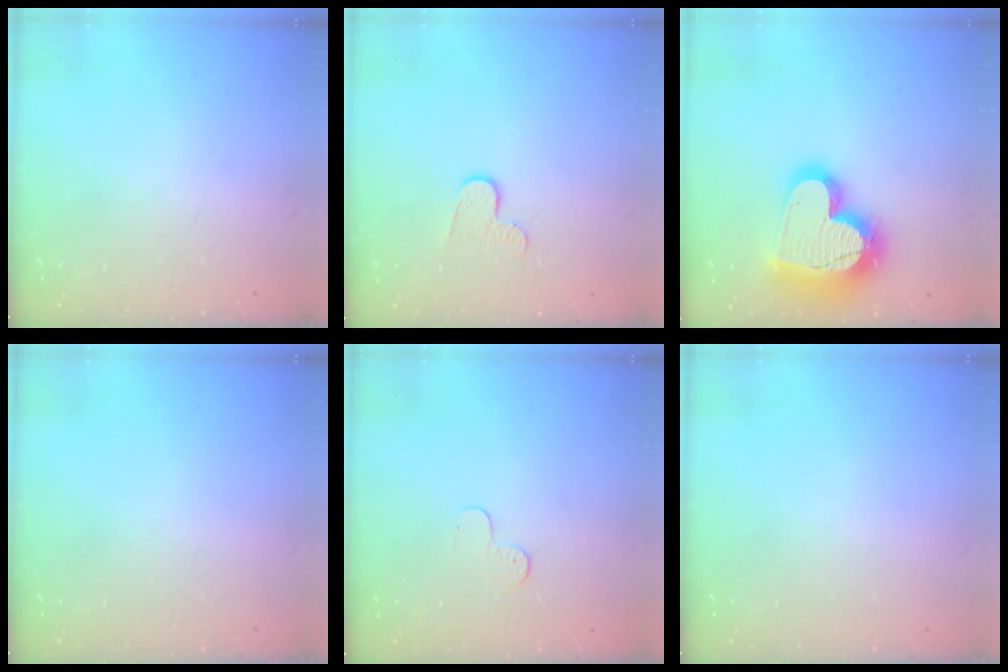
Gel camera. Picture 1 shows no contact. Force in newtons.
{"total": 6.9, "press": 6.9, "slide": 0.7}
{"total": 21.6, "press": 21.5, "slide": 1.7}
{"total": 0.0}
{"total": 3.9, "press": 3.9, "slide": 0.4}
{"total": 0.0}